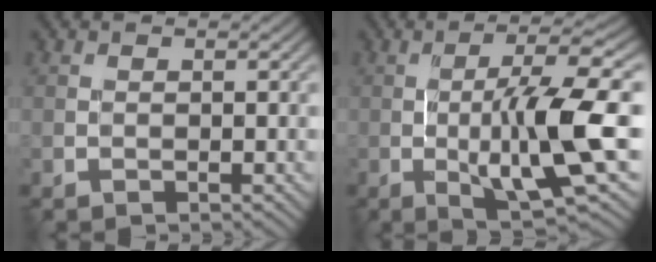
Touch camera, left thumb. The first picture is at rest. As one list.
[{"total": 11.9, "force": [-1.6, 2.1, 11.6], "torque": [-0.181, 0.015, -0.023]}]